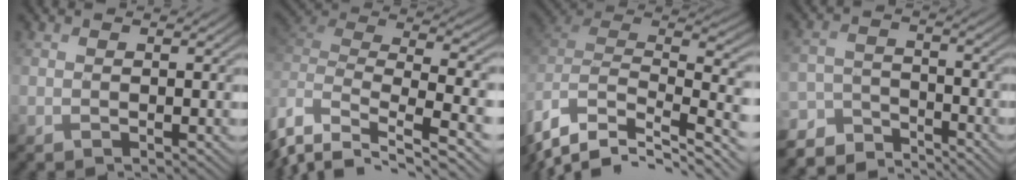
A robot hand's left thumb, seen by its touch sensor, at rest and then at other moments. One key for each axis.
{"total": 10.8, "fx": -5.1, "fy": 4.2, "fz": 8.6, "tx": -0.214, "ty": -0.018, "tz": -0.075}
{"total": 13.3, "fx": -8.7, "fy": 6.0, "fz": 8.1, "tx": -0.214, "ty": 0.001, "tz": -0.129}
{"total": 7.5, "fx": -7.2, "fy": 1.8, "fz": 1.3, "tx": -0.041, "ty": -0.006, "tz": -0.134}